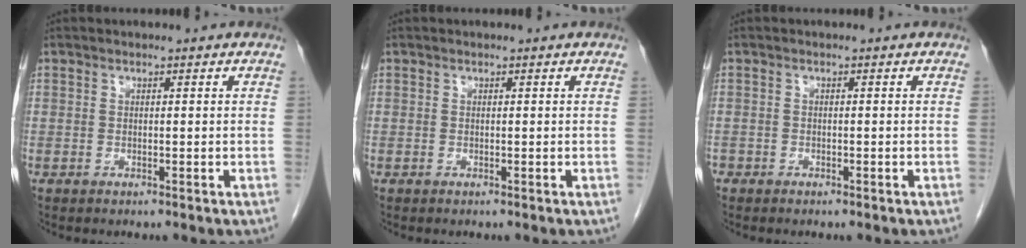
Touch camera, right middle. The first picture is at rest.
{"total": 0.0}
{"total": 0.7, "force": [-0.5, 0.5, 0.1], "torque": [-0.001, 0.003, -0.011]}